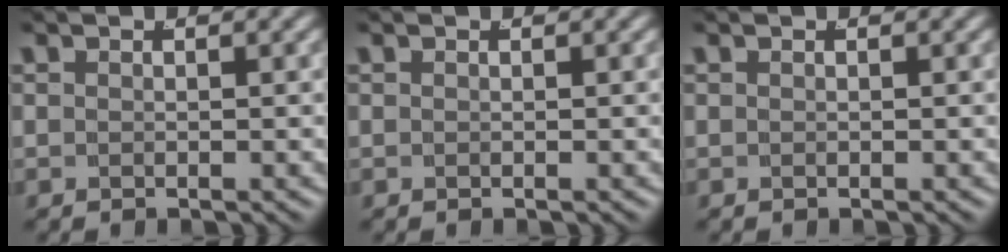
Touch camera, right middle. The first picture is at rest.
{"total": 0.0}
{"total": 0.0}